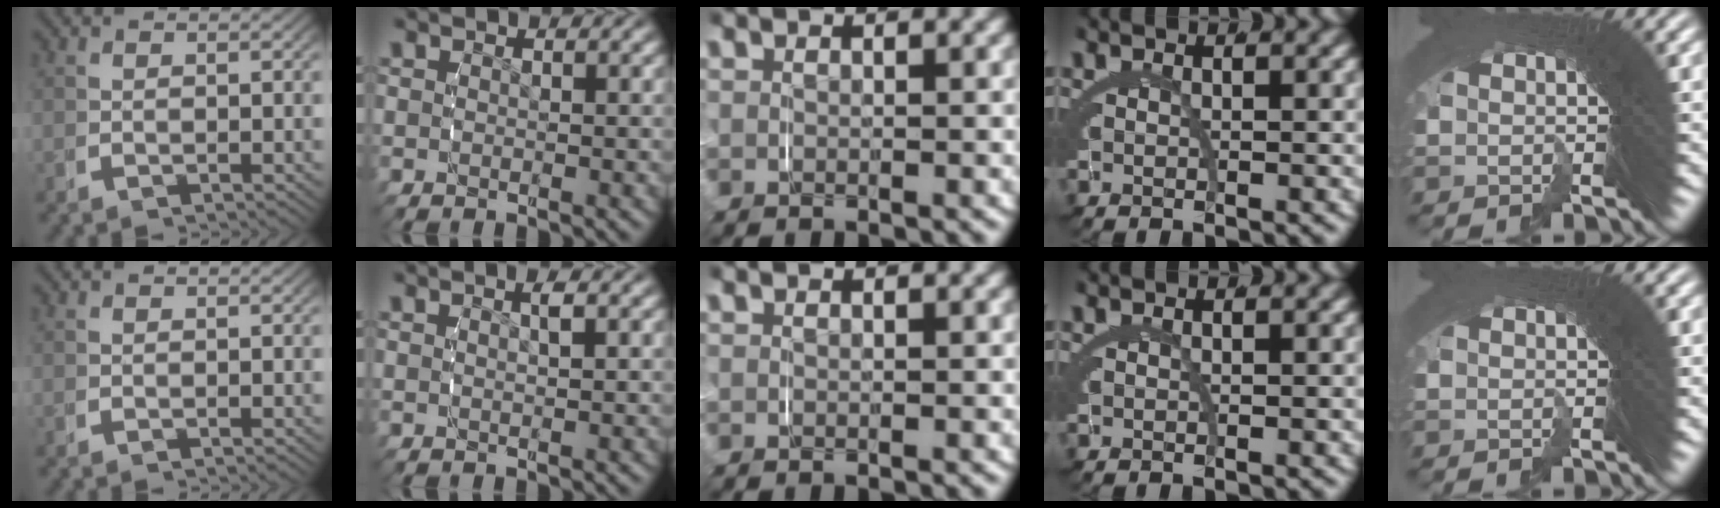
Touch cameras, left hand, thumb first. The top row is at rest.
{"index": {"total": 0.8, "force": [0.3, -0.3, 0.7], "torque": [-0.013, 0.001, 0.010]}}